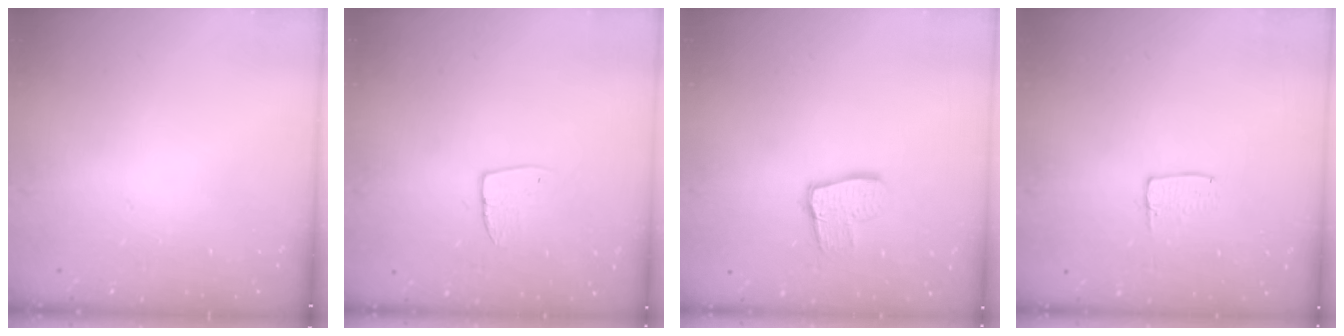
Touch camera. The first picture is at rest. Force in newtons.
{"total": 6.1, "press": 6.1, "slide": 0.4}
{"total": 10.1, "press": 10.0, "slide": 0.8}
{"total": 3.6, "press": 3.6, "slide": 0.3}